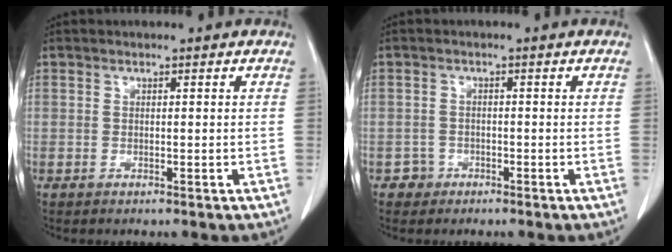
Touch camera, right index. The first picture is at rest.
{"total": 1.9, "force": [-1.1, 1.5, -0.4], "torque": [0.011, 0.012, -0.023]}